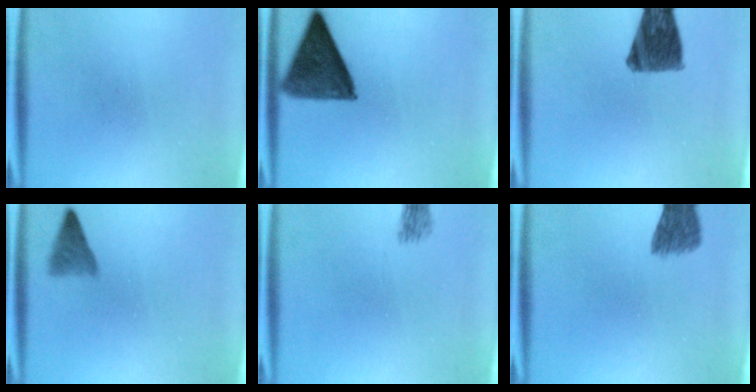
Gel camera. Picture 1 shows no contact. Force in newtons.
{"total": 11.1}
{"total": 10.0}
{"total": 2.6}
{"total": 1.8}
{"total": 4.7}